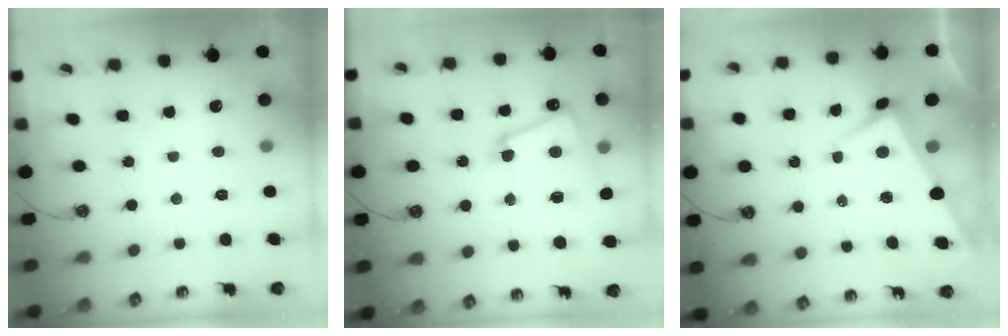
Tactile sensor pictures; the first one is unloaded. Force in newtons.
{"total": 13.6, "press": 13.5, "slide": 1.6}
{"total": 2.8, "press": 2.8, "slide": 0.6}